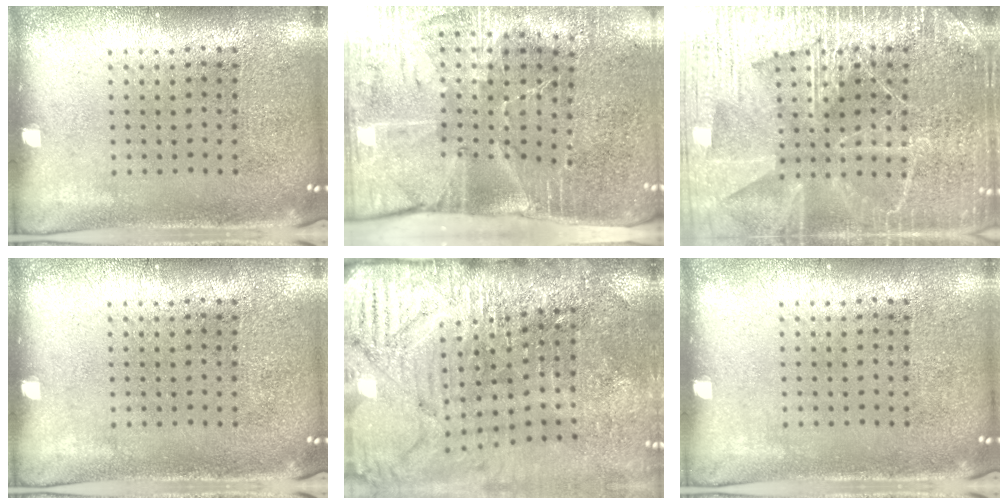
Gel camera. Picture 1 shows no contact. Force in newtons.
{"total": 4.4, "press": 3.7, "slide": 2.4}
{"total": 6.5, "press": 6.4, "slide": 0.7}
{"total": 0.0}
{"total": 4.0, "press": 3.6, "slide": 1.7}
{"total": 0.0}